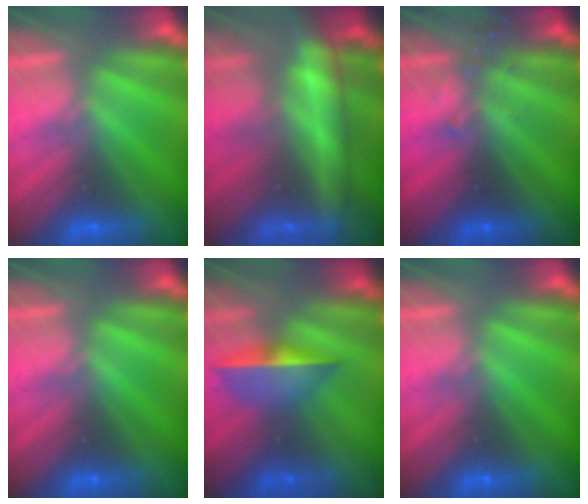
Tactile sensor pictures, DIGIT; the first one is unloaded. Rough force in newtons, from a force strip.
{"total": 8.0}
{"total": 3.5}
{"total": 0.0}
{"total": 1.7}
{"total": 0.0}